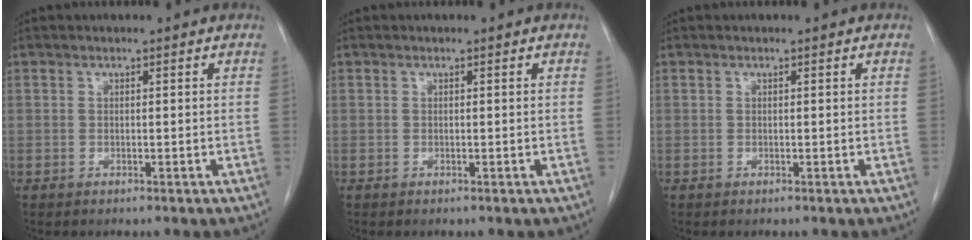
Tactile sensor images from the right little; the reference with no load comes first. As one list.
[{"total": 0.0}, {"total": 0.0}]